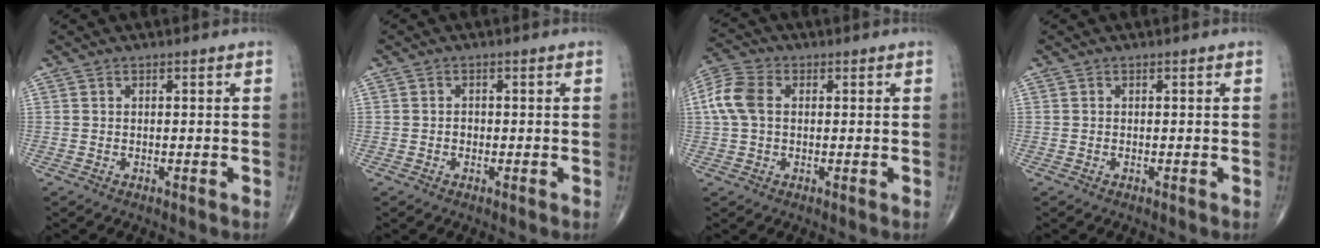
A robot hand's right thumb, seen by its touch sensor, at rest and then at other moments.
{"total": 0.9, "force": [-0.3, 0.8, 0.4], "torque": [-0.003, 0.003, -0.007]}
{"total": 7.3, "force": [0.8, 4.9, 5.3], "torque": [-0.130, 0.021, 0.012]}
{"total": 0.0}